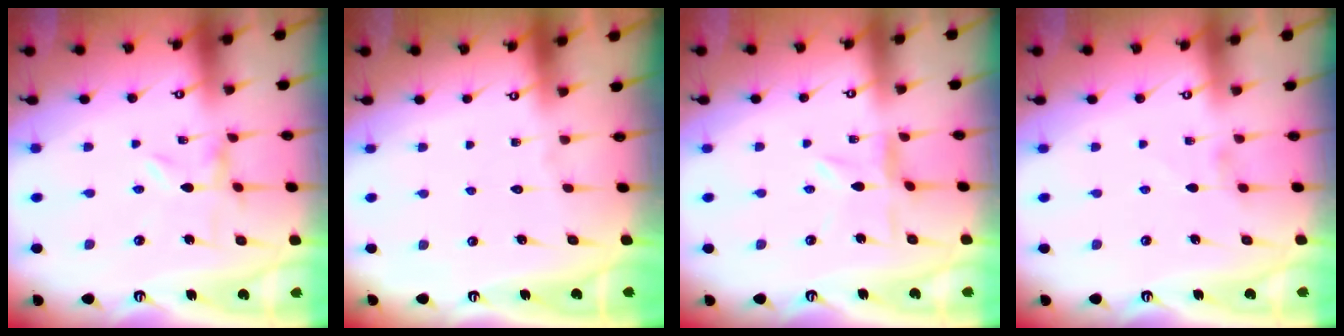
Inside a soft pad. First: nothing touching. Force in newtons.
{"total": 1.7, "press": 1.7, "slide": 0.2}
{"total": 2.8, "press": 2.7, "slide": 0.3}
{"total": 0.7, "press": 0.6, "slide": 0.3}